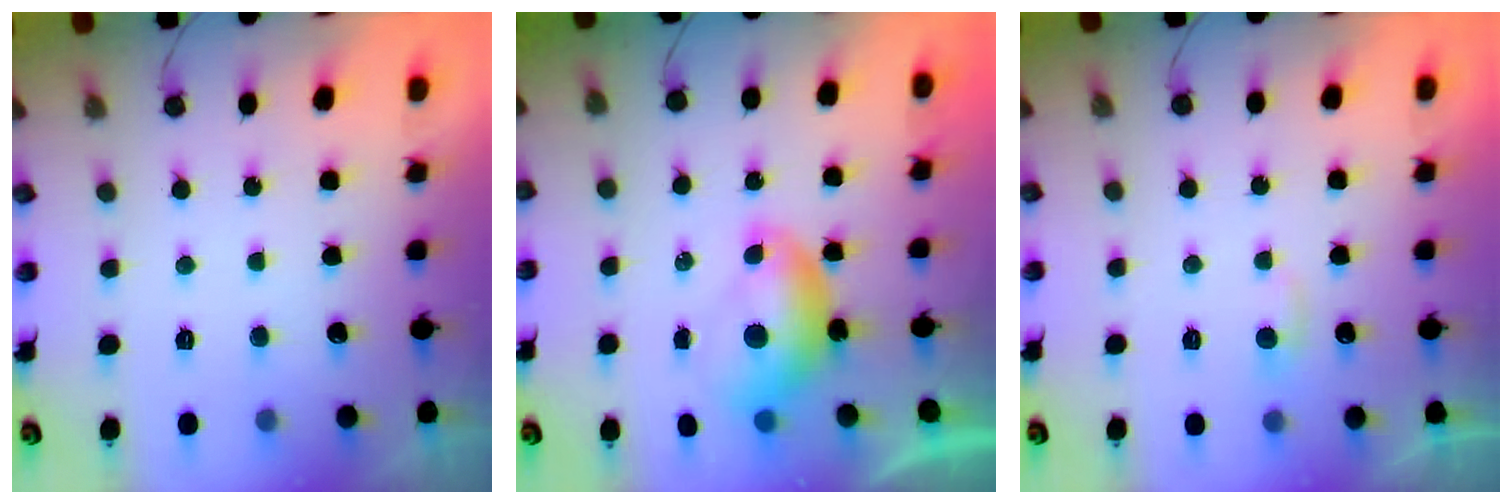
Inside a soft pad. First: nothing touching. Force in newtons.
{"total": 8.2, "press": 8.2, "slide": 0.9}
{"total": 2.7, "press": 2.7, "slide": 0.2}